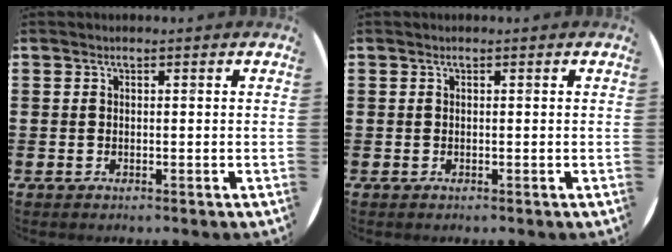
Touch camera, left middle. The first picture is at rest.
{"total": 0.0}